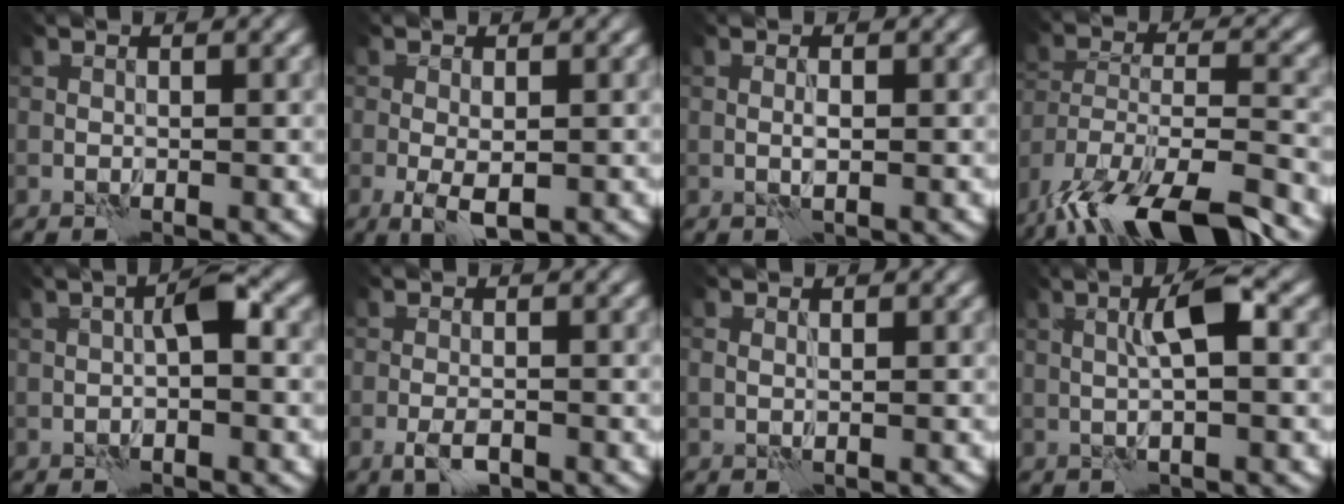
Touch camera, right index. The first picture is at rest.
{"total": 3.4, "force": [-1.0, 1.2, 3.0], "torque": [-0.056, -0.006, -0.014]}
{"total": 0.8, "force": [0.3, -0.1, 0.7], "torque": [-0.016, 0.000, 0.005]}
{"total": 15.5, "force": [-11.8, 5.2, 8.5], "torque": [-0.180, -0.033, -0.172]}
{"total": 2.2, "force": [0.0, 0.3, 2.2], "torque": [-0.038, 0.011, -0.003]}
{"total": 2.0, "force": [-1.0, 0.6, 1.7], "torque": [-0.035, -0.003, -0.019]}
{"total": 0.7, "force": [0.4, 0.4, 0.4], "torque": [-0.010, -0.001, 0.008]}
{"total": 3.4, "force": [0.8, 0.1, 3.3], "torque": [-0.061, 0.011, 0.013]}